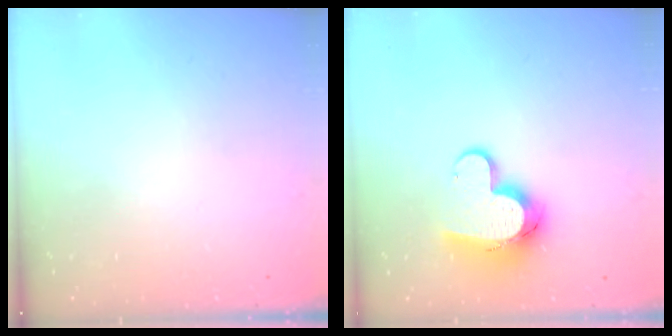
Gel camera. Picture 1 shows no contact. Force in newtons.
{"total": 11.9, "press": 11.8, "slide": 1.1}